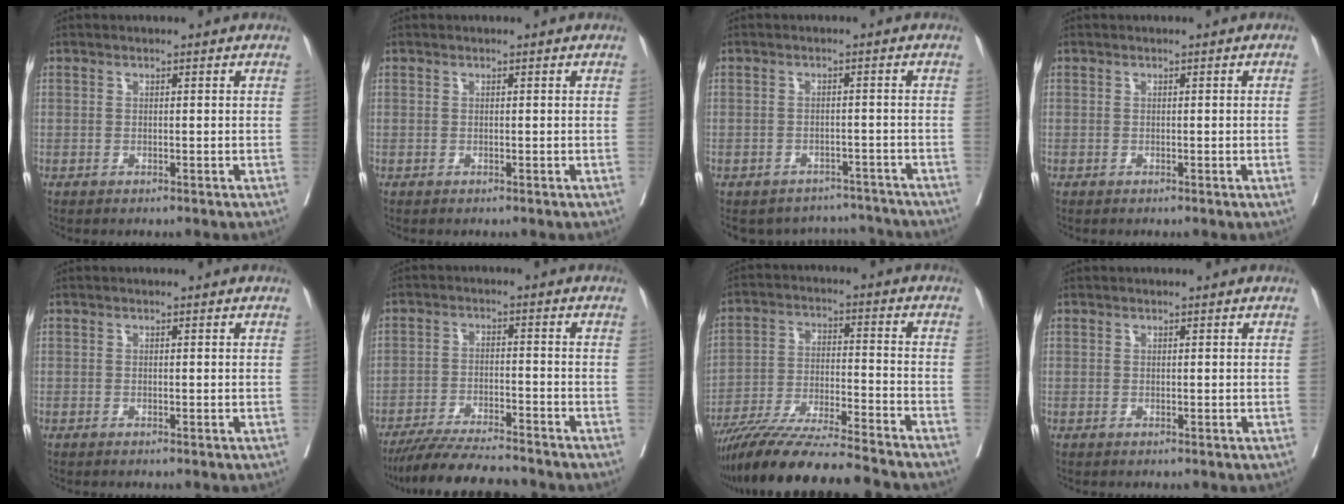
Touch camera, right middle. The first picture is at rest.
{"total": 0.0}
{"total": 8.3, "force": [-7.8, 2.8, -0.4], "torque": [0.013, 0.023, -0.093]}
{"total": 0.5, "force": [0.0, -0.2, 0.5], "torque": [-0.003, 0.000, 0.000]}
{"total": 0.5, "force": [-0.5, 0.0, 0.2], "torque": [-0.005, -0.003, -0.010]}
{"total": 11.4, "force": [-10.4, 0.8, 4.5], "torque": [-0.072, -0.016, -0.172]}
{"total": 17.8, "force": [-15.8, -0.1, 8.3], "torque": [-0.155, -0.032, -0.268]}
{"total": 0.0}